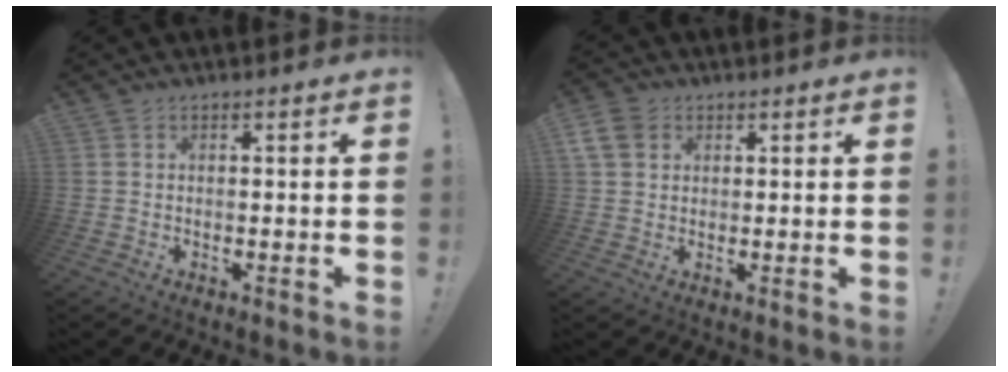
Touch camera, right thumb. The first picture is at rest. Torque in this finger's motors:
{"motor_torque": [0.00, 0.00, 0.00, 0.00, 0.00]}